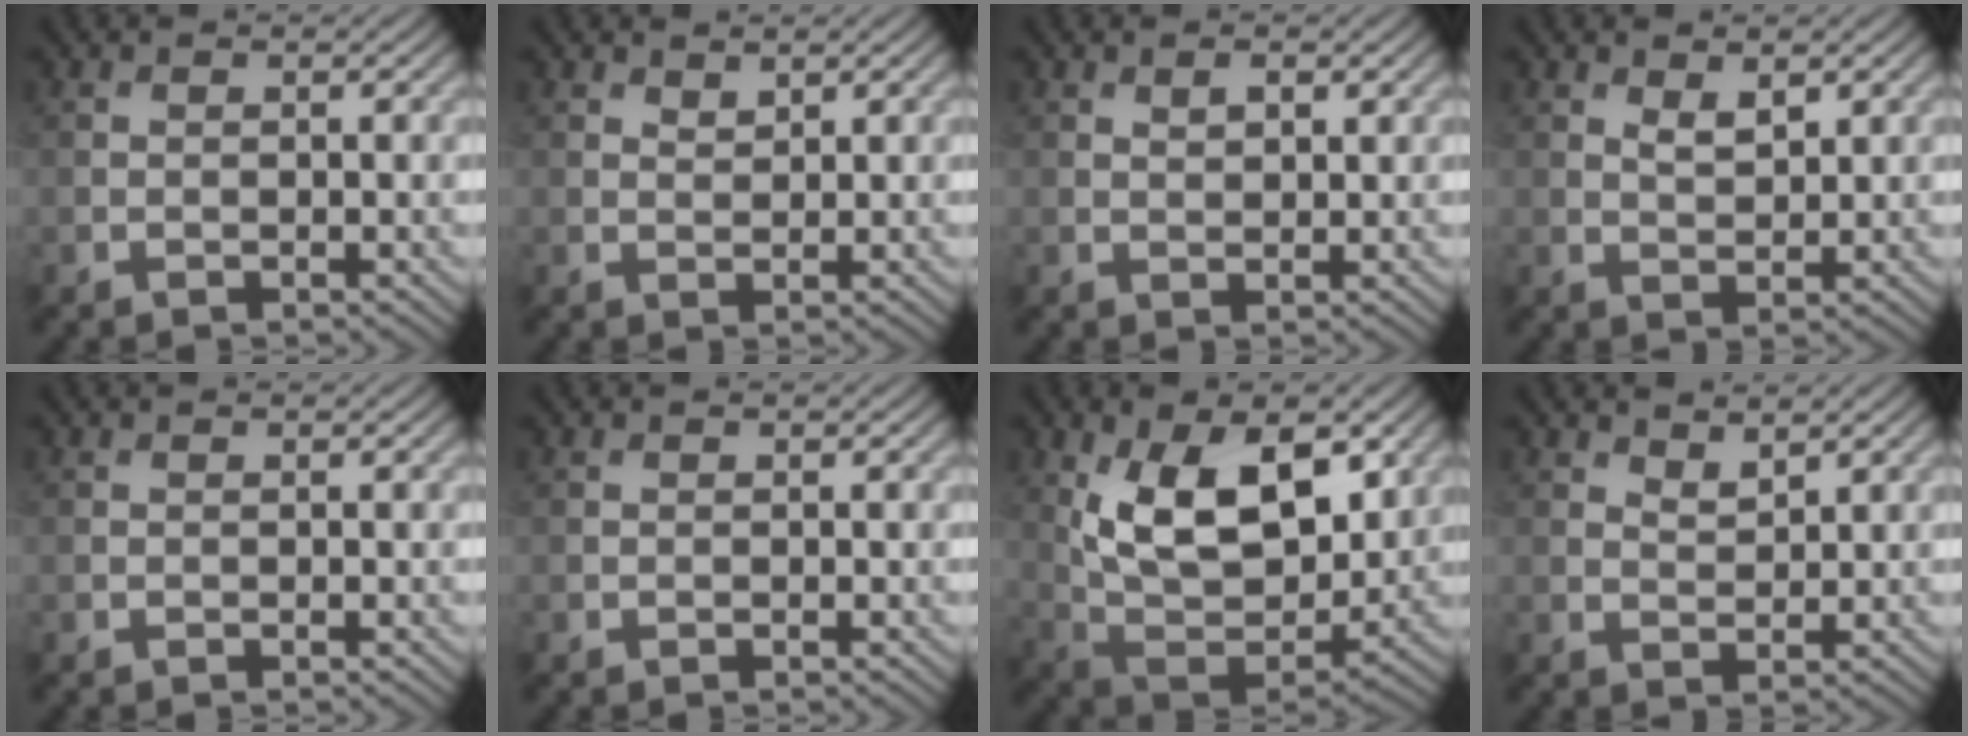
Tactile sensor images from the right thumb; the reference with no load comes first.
{"total": 1.2, "force": [1.1, 0.4, 0.4], "torque": [-0.010, -0.004, 0.022]}
{"total": 1.8, "force": [1.0, 0.9, 1.2], "torque": [-0.022, -0.003, 0.020]}
{"total": 2.1, "force": [1.3, 0.8, 1.4], "torque": [-0.028, -0.006, 0.029]}
{"total": 0.0}
{"total": 0.0}
{"total": 13.0, "force": [4.2, 7.2, 9.9], "torque": [-0.186, -0.016, 0.081]}
{"total": 2.1, "force": [1.8, 0.7, 0.9], "torque": [-0.019, -0.005, 0.038]}